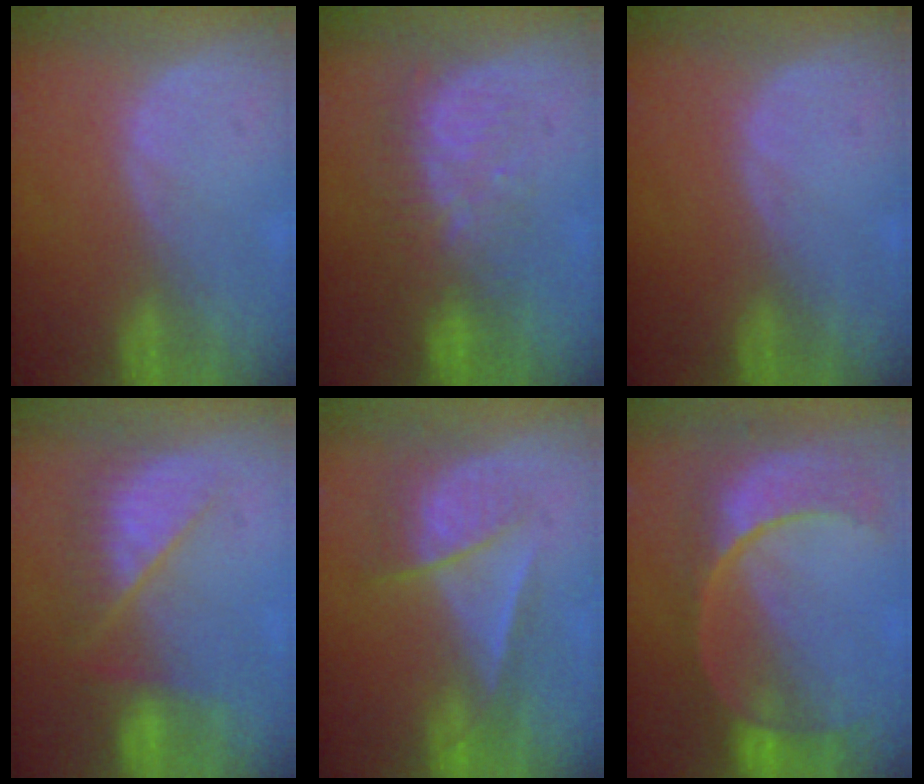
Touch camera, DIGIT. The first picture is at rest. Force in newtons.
{"total": 8.1, "press": 7.4, "slide": 3.3}
{"total": 0.0}
{"total": 7.3, "press": 7.2, "slide": 0.6}
{"total": 7.1, "press": 6.0, "slide": 3.7}
{"total": 10.8, "press": 9.3, "slide": 5.6}